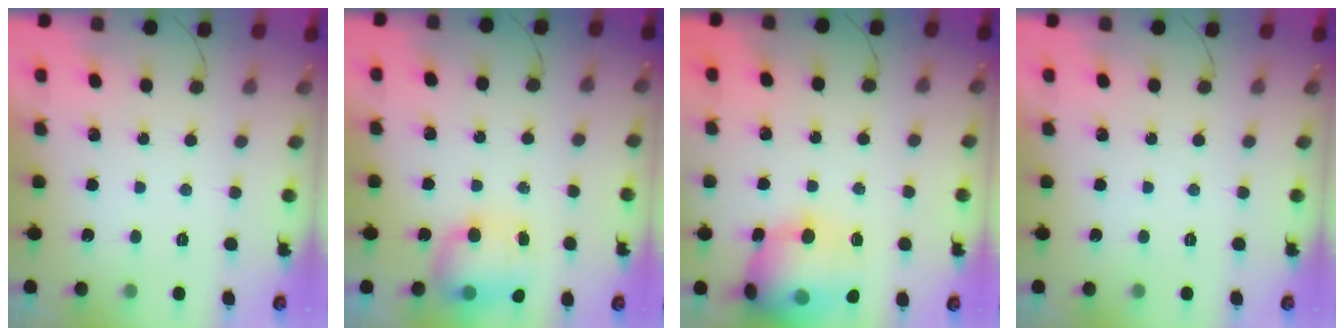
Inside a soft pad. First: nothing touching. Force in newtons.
{"total": 7.9, "press": 7.9, "slide": 1.1}
{"total": 17.0, "press": 16.8, "slide": 2.7}
{"total": 0.0}